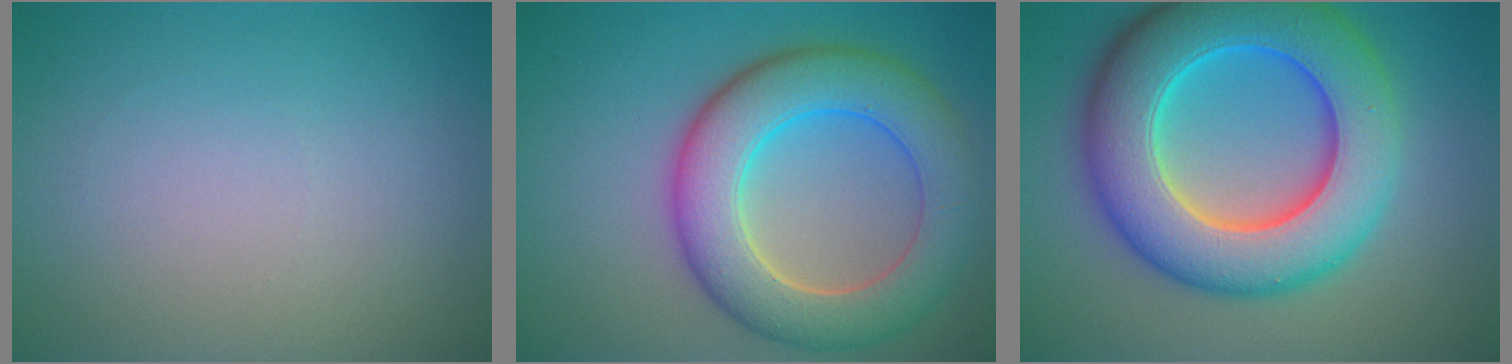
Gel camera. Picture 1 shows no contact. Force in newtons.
{"total": 8.7, "press": 8.7, "slide": 0.5}
{"total": 12.0, "press": 12.0, "slide": 0.2}